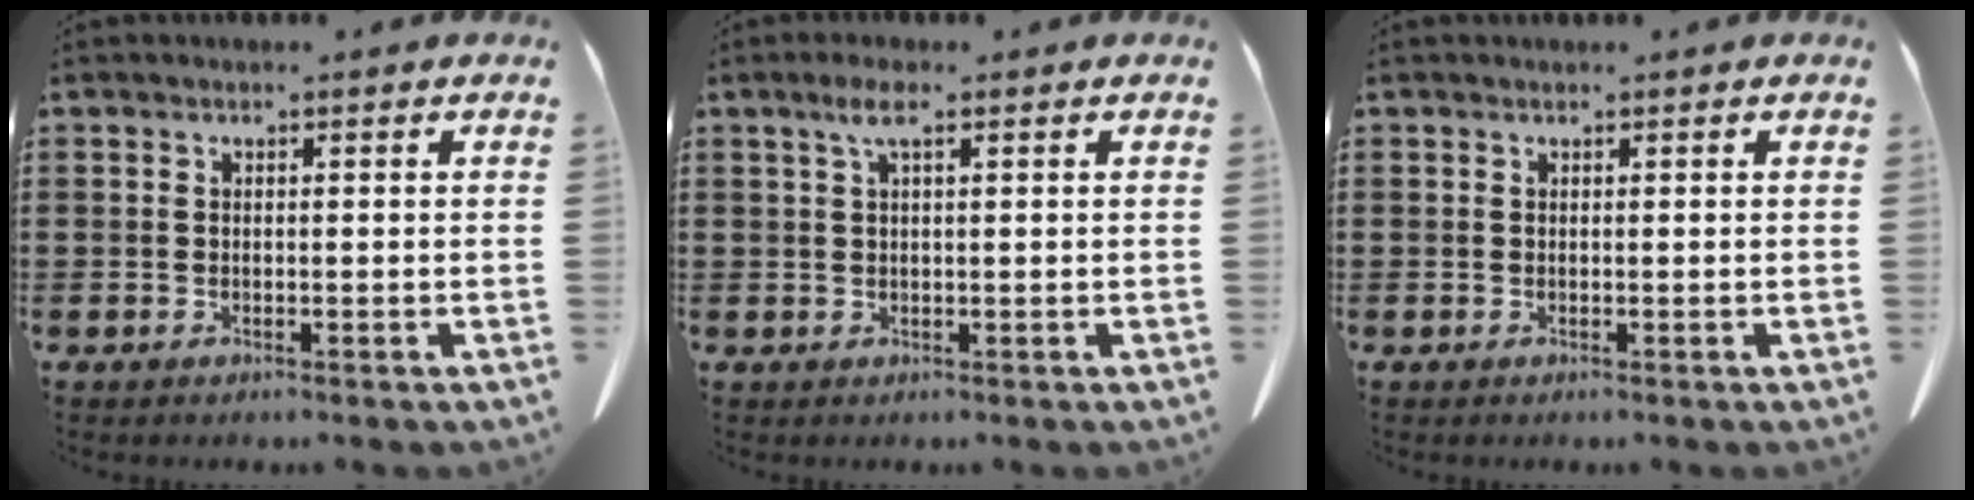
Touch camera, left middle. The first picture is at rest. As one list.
[{"total": 2.6, "force": [1.1, 0.6, 2.3], "torque": [-0.049, 0.006, 0.018]}, {"total": 0.0}]